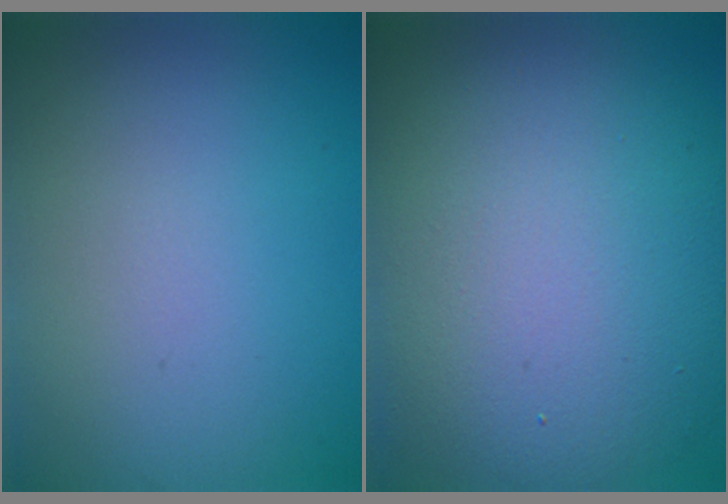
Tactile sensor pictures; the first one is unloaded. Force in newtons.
{"total": 13.6, "press": 13.6, "slide": 0.8}